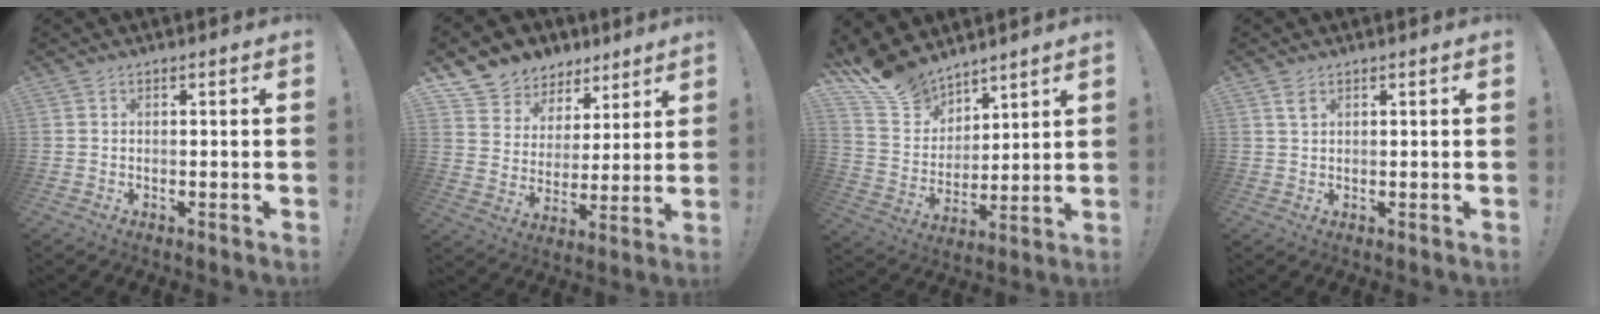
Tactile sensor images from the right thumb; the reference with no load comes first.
{"total": 9.0, "force": [6.0, 6.6, 1.1], "torque": [-0.022, -0.053, 0.118]}
{"total": 14.2, "force": [11.8, 7.2, 3.0], "torque": [-0.079, -0.088, 0.226]}
{"total": 2.2, "force": [1.3, 1.0, 1.5], "torque": [-0.018, -0.006, 0.020]}